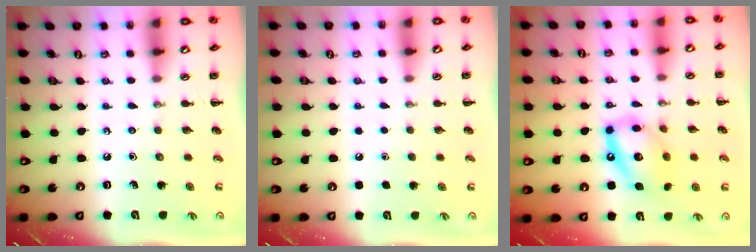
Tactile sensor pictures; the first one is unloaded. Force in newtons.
{"total": 1.7, "press": 1.7, "slide": 0.1}
{"total": 13.8, "press": 13.6, "slide": 2.4}